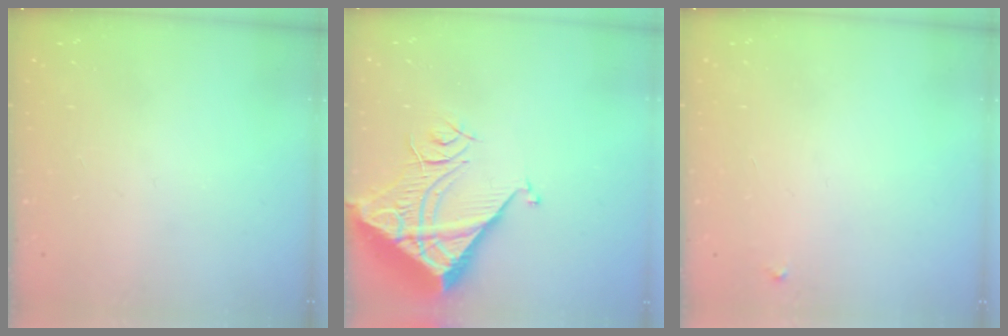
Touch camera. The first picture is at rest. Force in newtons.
{"total": 10.3, "press": 10.3, "slide": 1.3}
{"total": 2.3, "press": 2.3, "slide": 0.2}